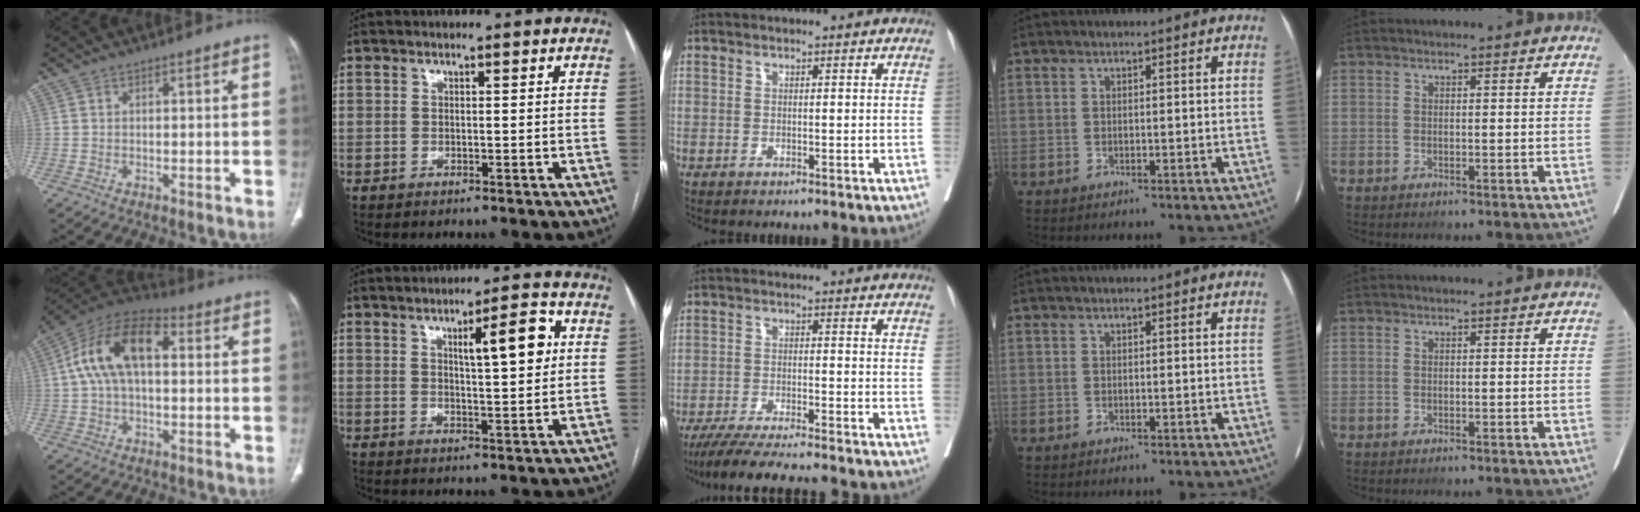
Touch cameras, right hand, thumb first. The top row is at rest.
{"thumb": {"total": 14.6, "force": [2.3, 8.1, 11.9], "torque": [-0.219, 0.041, 0.033]}, "index": {"total": 8.1, "force": [2.6, 1.3, 7.5], "torque": [-0.112, 0.006, 0.040]}, "middle": {"total": 14.4, "force": [-12.7, 0.5, 6.8], "torque": [-0.102, -0.029, -0.192]}}